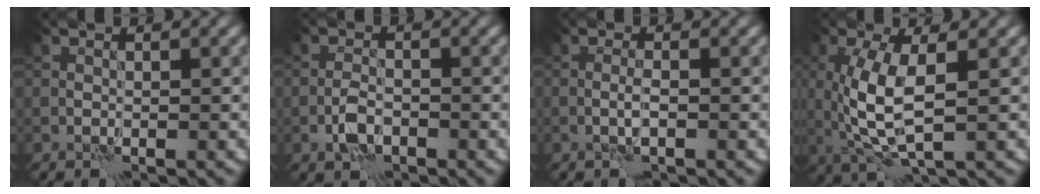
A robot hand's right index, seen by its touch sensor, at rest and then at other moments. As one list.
[{"total": 2.3, "force": [-1.1, 1.2, 1.6], "torque": [-0.030, 0.005, -0.027]}, {"total": 1.2, "force": [-0.4, 0.0, 1.1], "torque": [-0.024, 0.003, -0.011]}, {"total": 5.6, "force": [0.6, 1.8, 5.2], "torque": [-0.123, -0.007, 0.014]}]